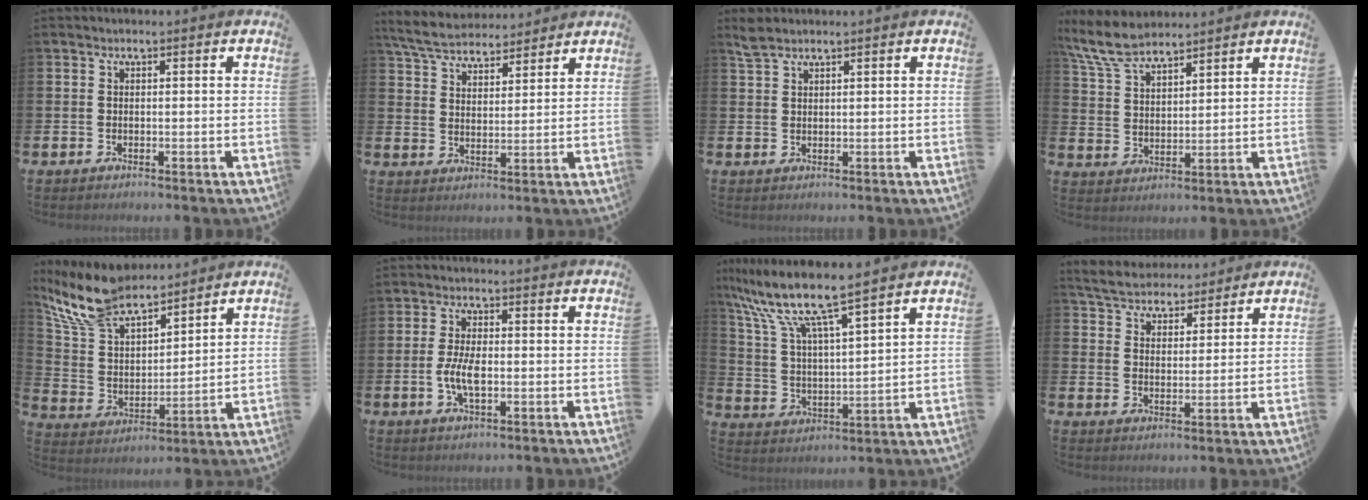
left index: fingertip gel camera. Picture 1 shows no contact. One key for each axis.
{"total": 6.5, "fx": 6.2, "fy": 1.7, "fz": 1.3, "tx": -0.053, "ty": -0.022, "tz": 0.114}
{"total": 2.4, "fx": 2.1, "fy": 0.9, "fz": 0.9, "tx": -0.008, "ty": -0.002, "tz": 0.036}
{"total": 7.4, "fx": 6.7, "fy": 1.9, "fz": 2.5, "tx": -0.076, "ty": -0.017, "tz": 0.126}
{"total": 10.7, "fx": 9.4, "fy": 3.7, "fz": 3.5, "tx": -0.117, "ty": -0.046, "tz": 0.173}
{"total": 4.5, "fx": -0.7, "fy": 1.9, "fz": 4.0, "tx": -0.081, "ty": -0.002, "tz": -0.018}
{"total": 9.1, "fx": 8.0, "fy": 0.6, "fz": 4.3, "tx": -0.119, "ty": -0.051, "tz": 0.133}
{"total": 5.3, "fx": 5.2, "fy": 1.2, "fz": 0.0, "tx": -0.029, "ty": -0.027, "tz": 0.094}